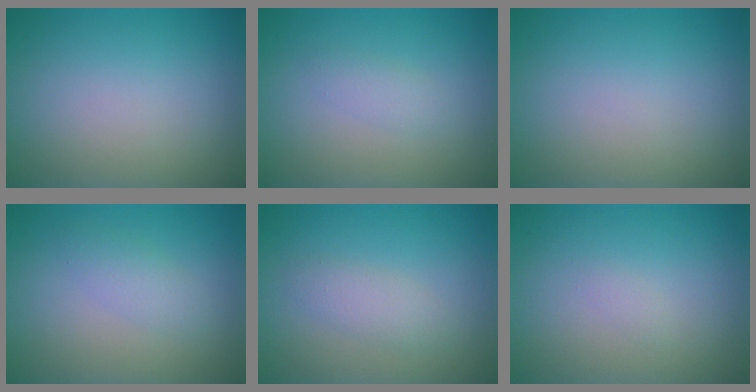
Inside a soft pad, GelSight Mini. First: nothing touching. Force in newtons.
{"total": 1.3, "press": 1.3, "slide": 0.1}
{"total": 0.0}
{"total": 1.7, "press": 1.7, "slide": 0.0}
{"total": 1.9, "press": 1.9, "slide": 0.1}
{"total": 0.6, "press": 0.5, "slide": 0.1}